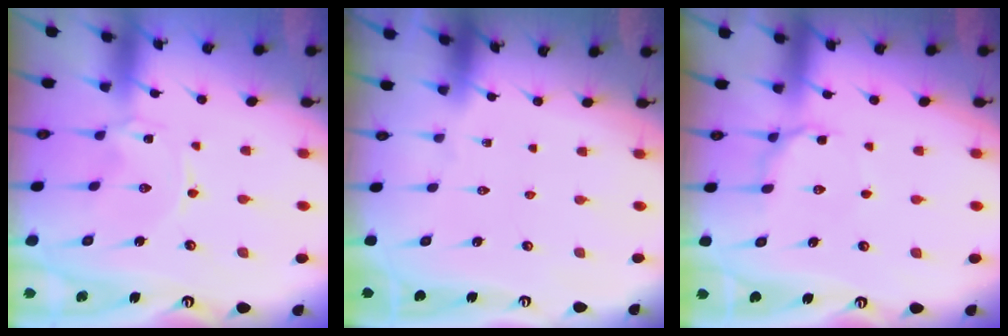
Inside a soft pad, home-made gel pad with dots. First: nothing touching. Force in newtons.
{"total": 0.0}
{"total": 7.0, "press": 6.9, "slide": 1.1}